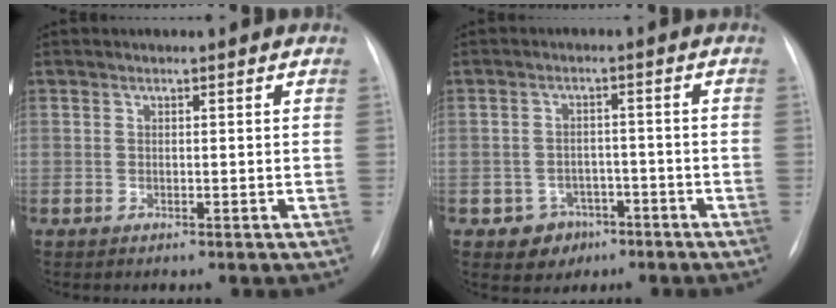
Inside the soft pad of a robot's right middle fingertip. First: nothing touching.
{"total": 4.6, "force": [-2.5, 3.8, 0.6], "torque": [-0.001, 0.017, -0.028]}